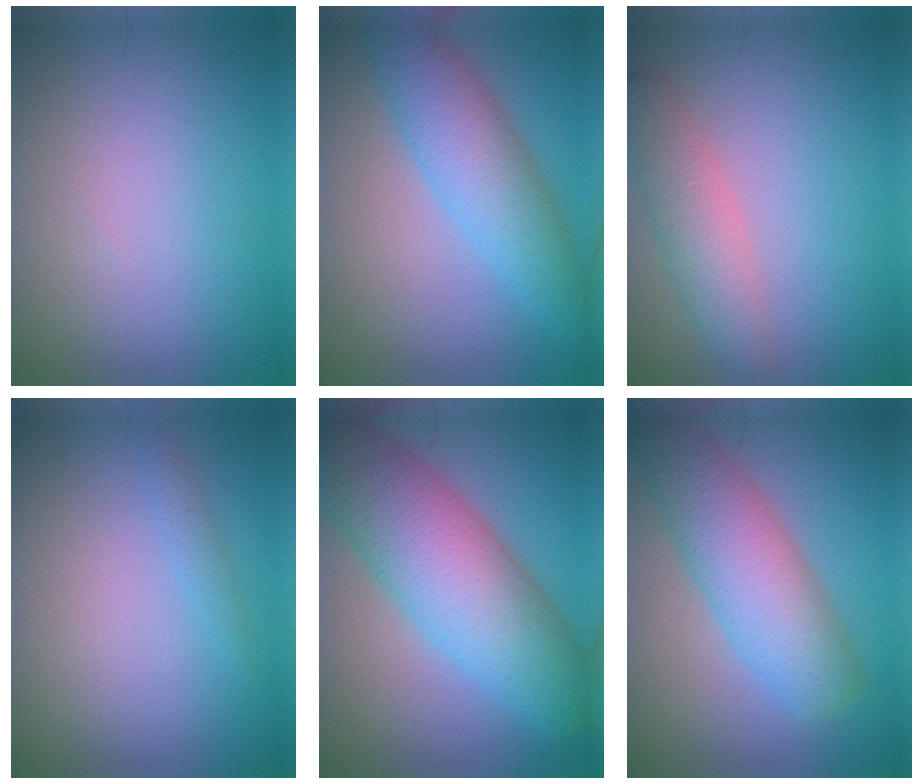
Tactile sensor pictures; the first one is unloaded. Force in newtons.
{"total": 6.2, "press": 6.2, "slide": 0.1}
{"total": 3.8, "press": 3.8, "slide": 0.1}
{"total": 1.0, "press": 1.0, "slide": 0.1}
{"total": 10.9, "press": 10.9, "slide": 0.3}
{"total": 6.9, "press": 6.9, "slide": 0.2}